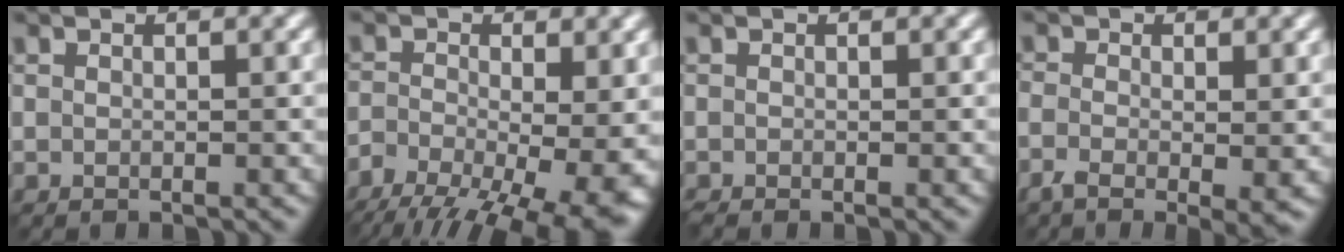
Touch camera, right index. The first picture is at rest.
{"total": 15.8, "force": [-9.1, 7.8, 10.3], "torque": [-0.173, -0.033, -0.094]}
{"total": 0.7, "force": [-0.6, 0.1, 0.4], "torque": [-0.008, -0.005, -0.014]}
{"total": 4.4, "force": [-1.6, 1.7, 3.8], "torque": [-0.077, -0.008, -0.033]}